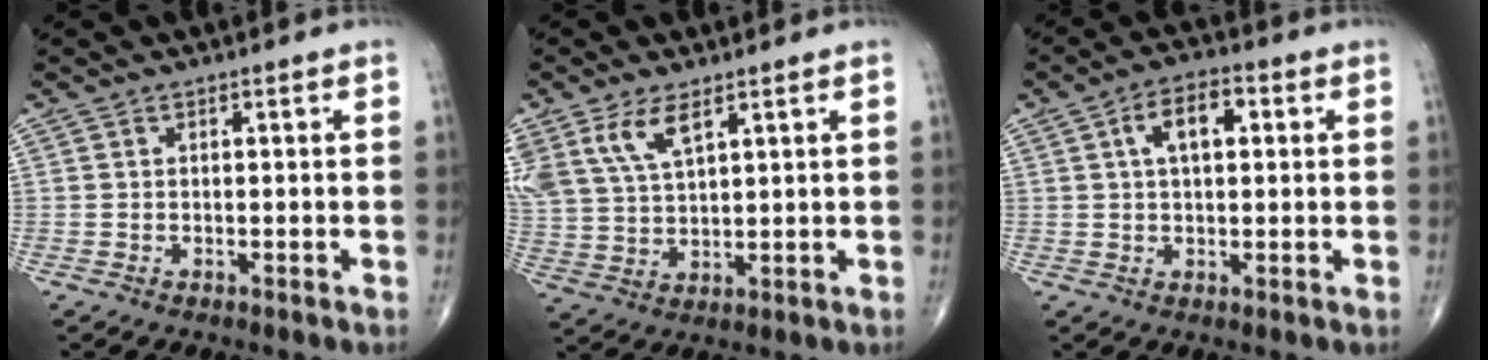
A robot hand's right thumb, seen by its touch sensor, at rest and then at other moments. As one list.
[{"total": 9.6, "force": [5.4, 4.3, 6.7], "torque": [-0.140, -0.011, 0.117]}, {"total": 7.4, "force": [1.9, 3.9, 6.0], "torque": [-0.094, 0.013, 0.027]}]